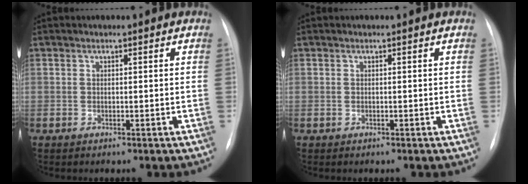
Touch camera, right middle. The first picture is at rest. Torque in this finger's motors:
{"motor_torque": [0.96, -1.17, 0.06, 0.02]}